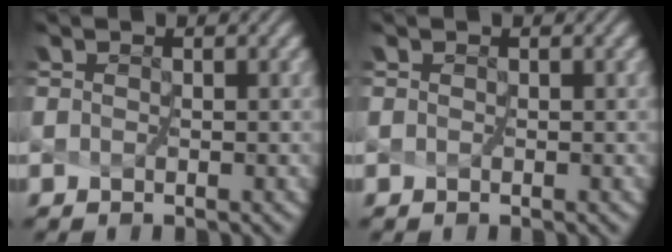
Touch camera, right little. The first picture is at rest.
{"total": 0.0}